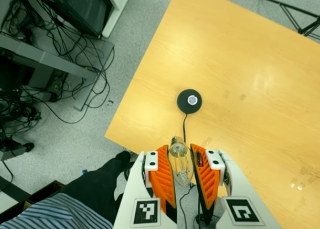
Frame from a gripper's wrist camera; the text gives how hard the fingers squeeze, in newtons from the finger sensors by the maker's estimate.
{"total": 22.4, "left": 24.9, "right": 19.9}